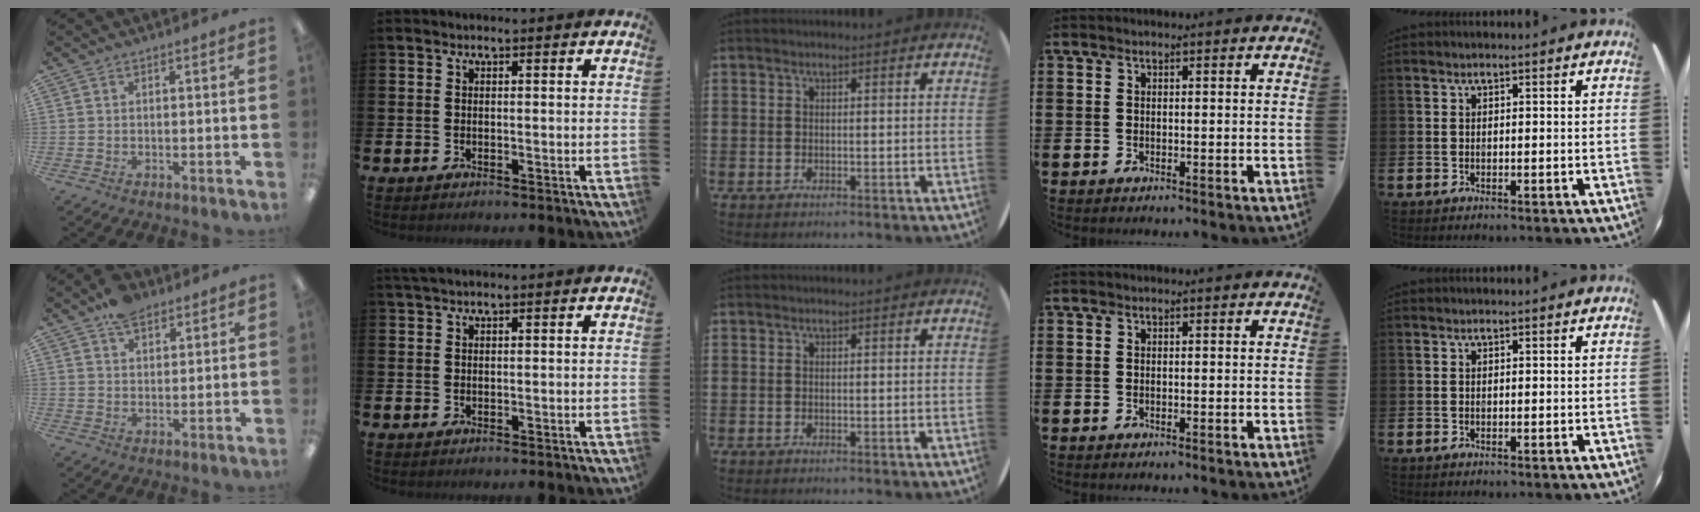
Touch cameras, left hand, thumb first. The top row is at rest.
{"thumb": {"total": 6.3, "force": [4.7, 3.2, 2.7], "torque": [-0.040, -0.021, 0.084]}, "index": {"total": 1.2, "force": [1.0, 0.0, 0.7], "torque": [-0.019, 0.006, 0.018]}}